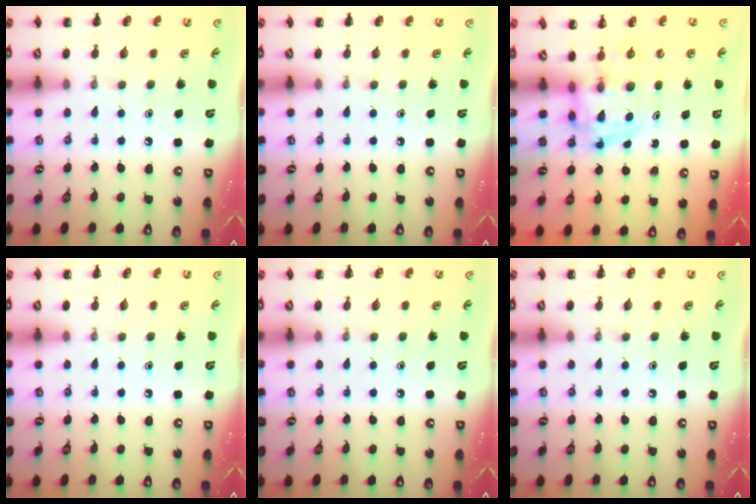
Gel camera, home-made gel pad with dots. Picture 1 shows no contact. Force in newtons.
{"total": 0.0}
{"total": 3.7, "press": 3.7, "slide": 0.6}
{"total": 0.0}
{"total": 0.0}
{"total": 0.0}